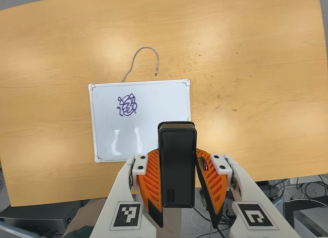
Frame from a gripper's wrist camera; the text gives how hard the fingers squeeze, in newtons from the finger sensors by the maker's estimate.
{"total": 5.3, "left": 4.1, "right": 6.4}